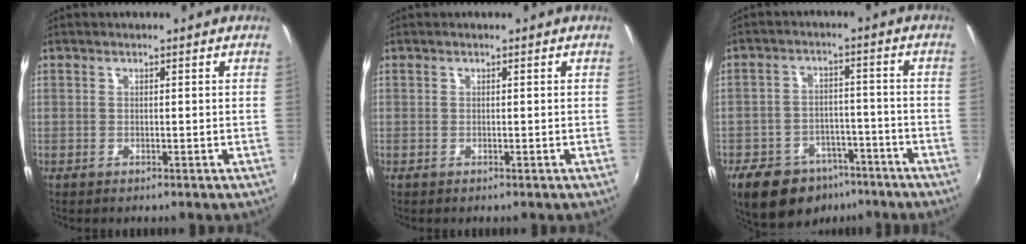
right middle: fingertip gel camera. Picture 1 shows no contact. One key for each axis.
{"total": 0.0}
{"total": 14.3, "fx": -9.5, "fy": 8.8, "fz": 6.0, "tx": -0.144, "ty": 0.007, "tz": -0.132}